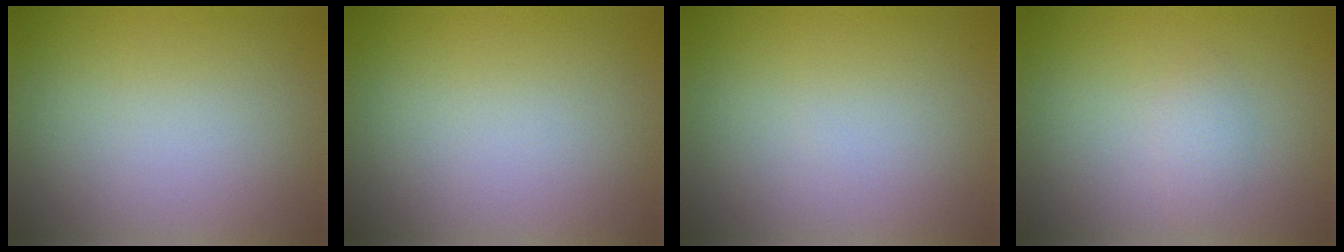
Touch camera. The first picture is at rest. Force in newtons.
{"total": 0.0}
{"total": 0.0}
{"total": 1.4, "press": 1.4, "slide": 0.0}